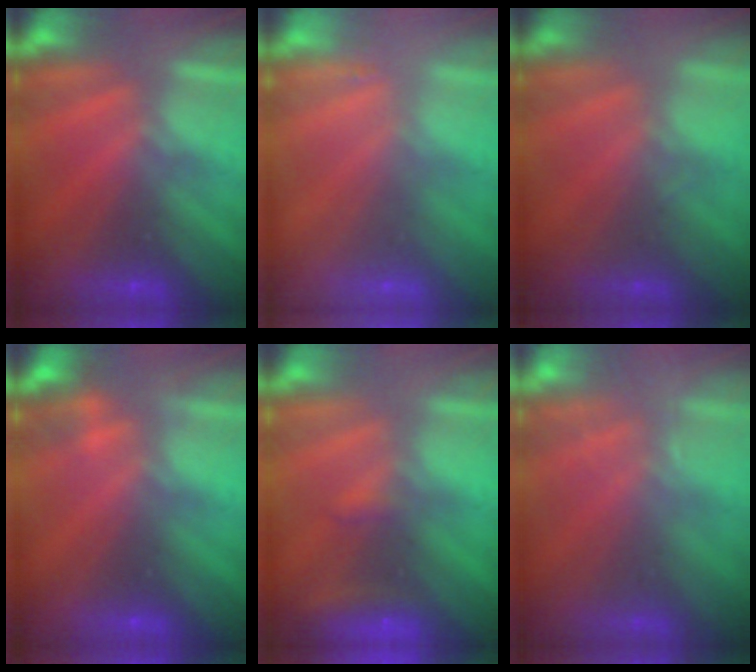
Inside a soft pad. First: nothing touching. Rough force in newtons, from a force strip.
{"total": 2.2}
{"total": 1.8}
{"total": 2.2}
{"total": 5.5}
{"total": 2.0}